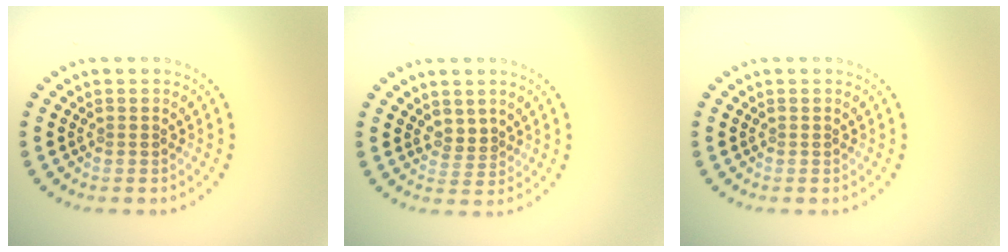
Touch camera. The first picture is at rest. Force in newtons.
{"total": 1.7, "press": 1.2, "slide": 1.2}
{"total": 0.0}